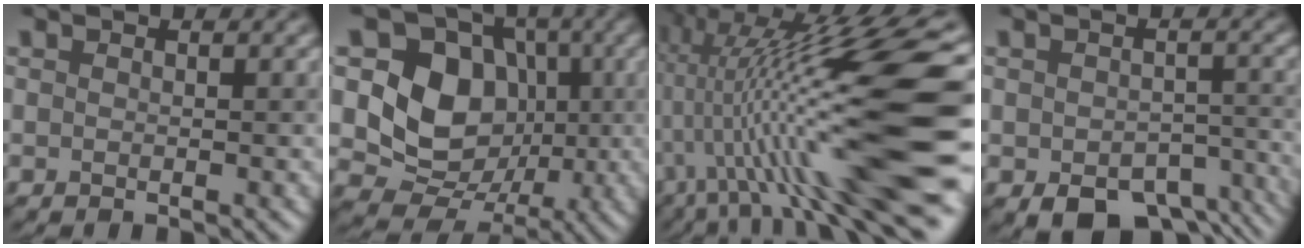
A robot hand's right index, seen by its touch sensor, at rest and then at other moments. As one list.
[{"total": 8.5, "force": [0.4, 7.3, 4.3], "torque": [-0.068, -0.010, 0.000]}, {"total": 16.4, "force": [0.8, 3.4, 16.1], "torque": [-0.291, 0.013, 0.022]}, {"total": 7.9, "force": [-4.7, 4.3, 4.6], "torque": [-0.063, -0.031, -0.058]}]